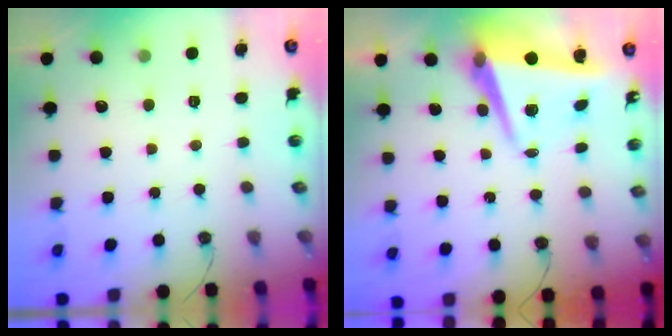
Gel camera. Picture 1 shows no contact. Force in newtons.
{"total": 9.0, "press": 8.9, "slide": 1.6}